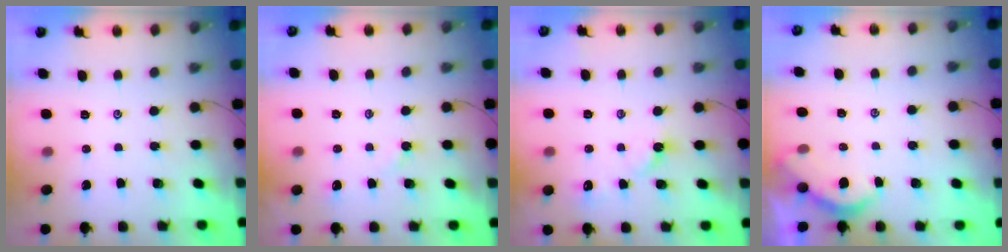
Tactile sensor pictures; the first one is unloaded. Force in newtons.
{"total": 2.7, "press": 2.7, "slide": 0.3}
{"total": 4.3, "press": 4.3, "slide": 0.6}
{"total": 2.5, "press": 2.5, "slide": 0.4}